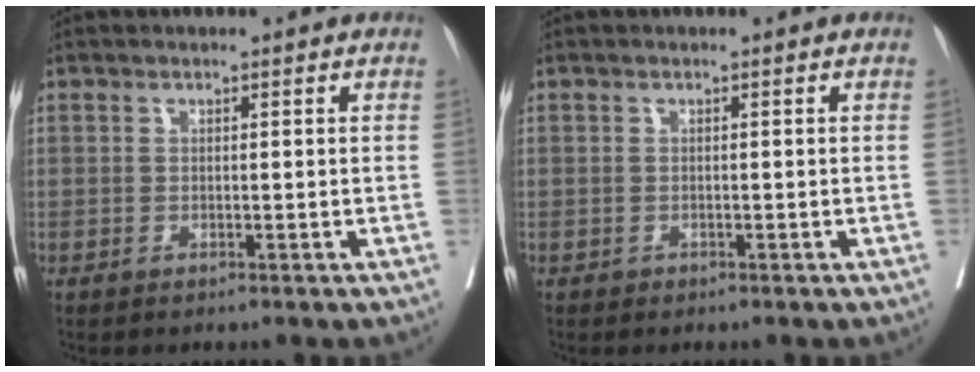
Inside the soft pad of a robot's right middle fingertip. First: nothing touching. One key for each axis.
{"total": 0.0}